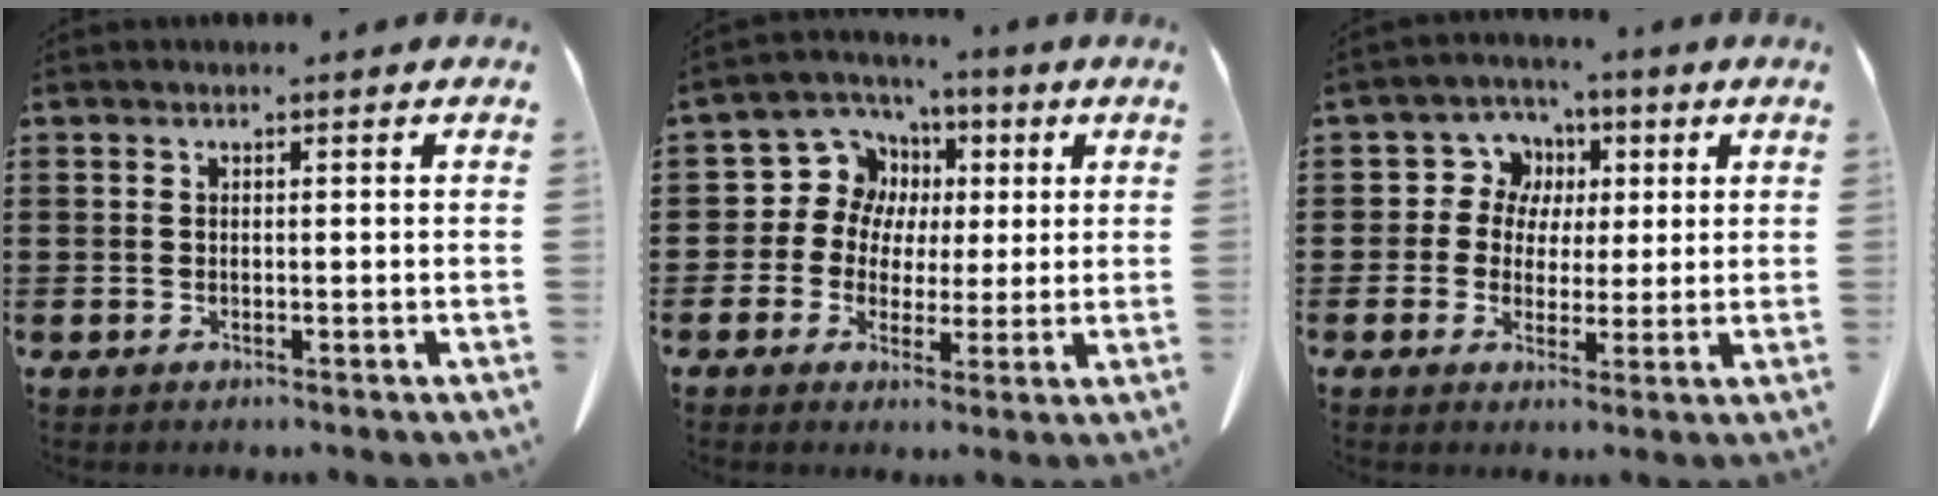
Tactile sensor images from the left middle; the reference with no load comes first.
{"total": 8.1, "force": [1.4, 7.7, 2.2], "torque": [-0.088, -0.002, 0.025]}
{"total": 6.0, "force": [1.4, 5.7, 1.4], "torque": [-0.060, 0.010, 0.023]}